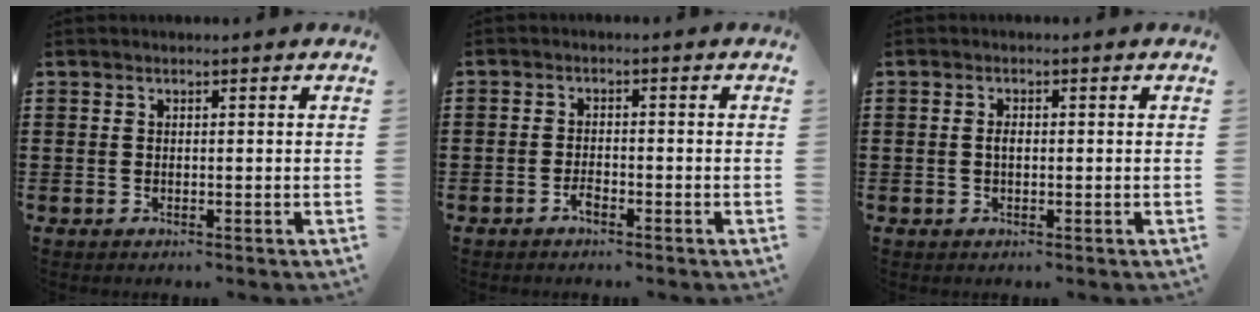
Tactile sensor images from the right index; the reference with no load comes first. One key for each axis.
{"total": 1.7, "fx": -1.3, "fy": 0.5, "fz": 0.9, "tx": -0.021, "ty": -0.003, "tz": -0.024}
{"total": 1.4, "fx": 0.0, "fy": 0.6, "fz": 1.3, "tx": -0.025, "ty": 0.002, "tz": -0.001}